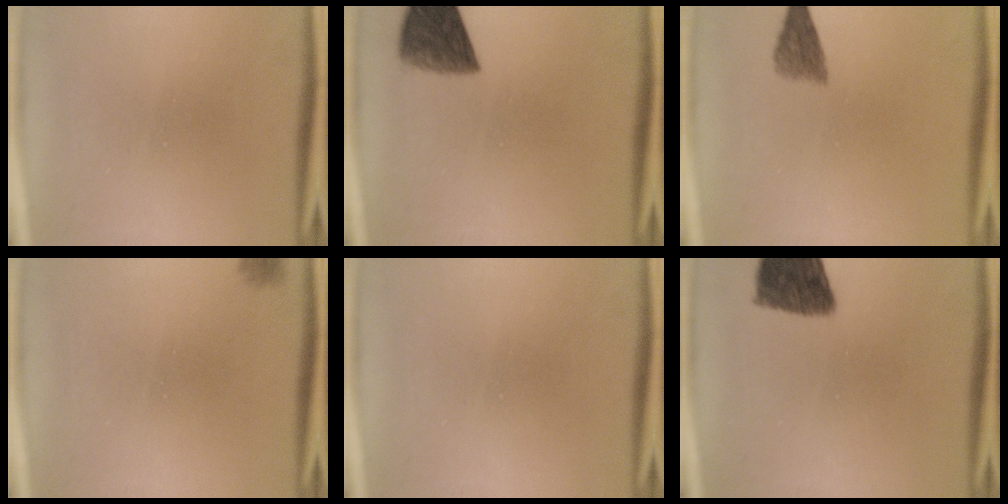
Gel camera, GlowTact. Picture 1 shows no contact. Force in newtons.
{"total": 7.9}
{"total": 2.9}
{"total": 1.6}
{"total": 0.0}
{"total": 10.2}